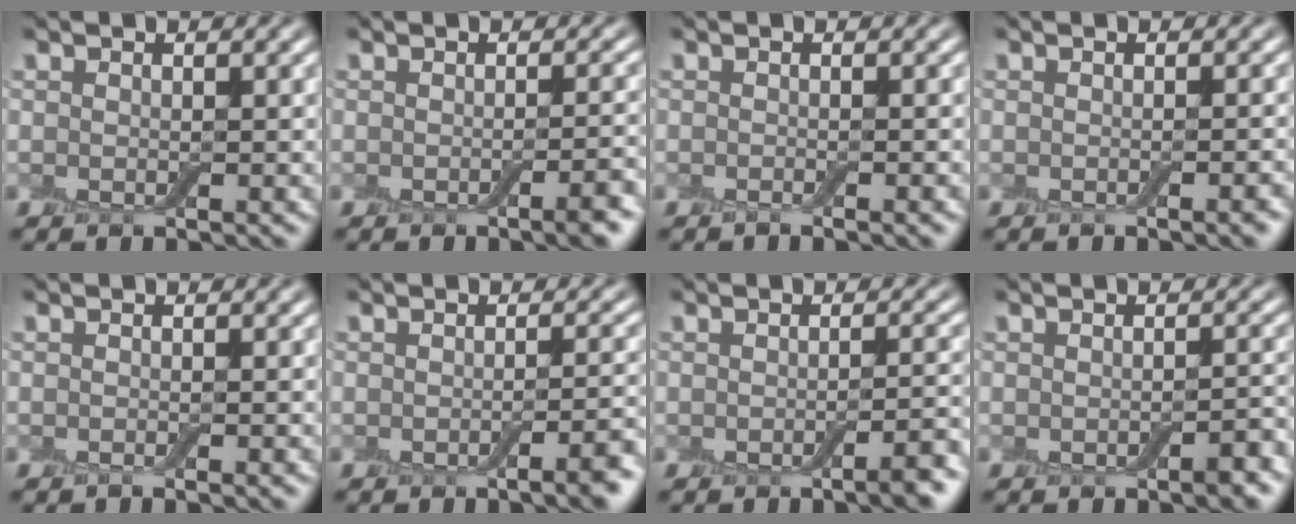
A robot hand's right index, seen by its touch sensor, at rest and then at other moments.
{"total": 2.7, "force": [-1.2, 0.6, 2.3], "torque": [-0.024, 0.004, -0.022]}
{"total": 1.4, "force": [-1.0, 0.2, 1.0], "torque": [-0.006, -0.001, -0.015]}
{"total": 1.6, "force": [-0.8, 0.4, 1.3], "torque": [-0.008, 0.002, -0.011]}
{"total": 1.1, "force": [-0.7, 0.1, 0.8], "torque": [-0.007, -0.002, -0.013]}
{"total": 3.6, "force": [-1.7, 1.0, 3.0], "torque": [-0.029, 0.004, -0.028]}
{"total": 2.8, "force": [-1.5, 0.6, 2.2], "torque": [-0.027, 0.004, -0.029]}
{"total": 1.8, "force": [-1.0, 0.4, 1.4], "torque": [-0.018, 0.003, -0.013]}